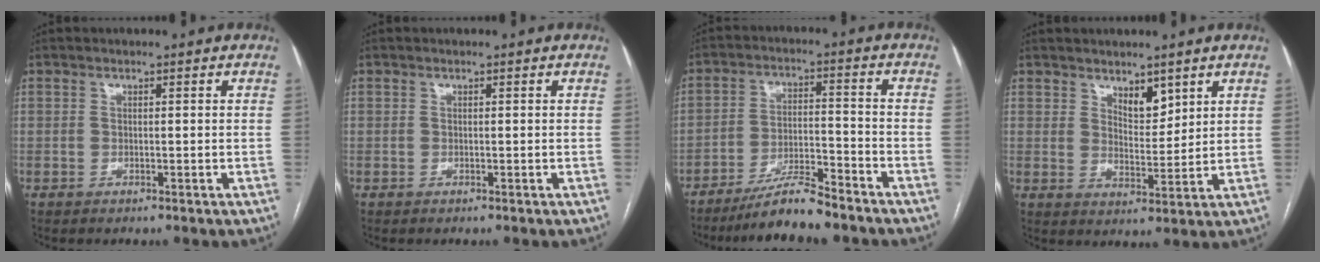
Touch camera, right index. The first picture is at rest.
{"total": 0.0}
{"total": 8.7, "force": [-7.5, 0.5, 4.4], "torque": [-0.076, -0.008, -0.133]}
{"total": 4.5, "force": [3.1, 2.0, 2.6], "torque": [-0.041, -0.009, 0.056]}